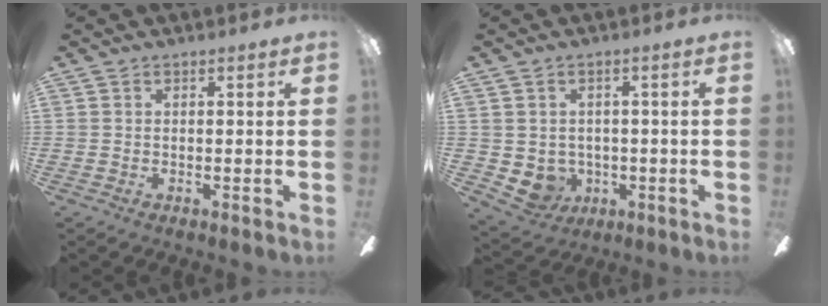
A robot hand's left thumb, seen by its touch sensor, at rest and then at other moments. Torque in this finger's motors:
{"motor_torque": [-0.12, 0.19, -0.03, -0.07, 0.00]}